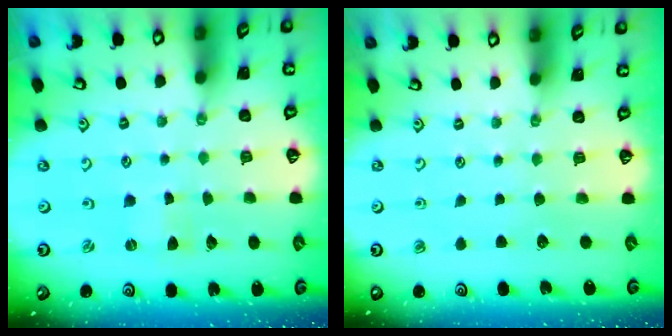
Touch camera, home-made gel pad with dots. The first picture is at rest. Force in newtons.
{"total": 0.0}